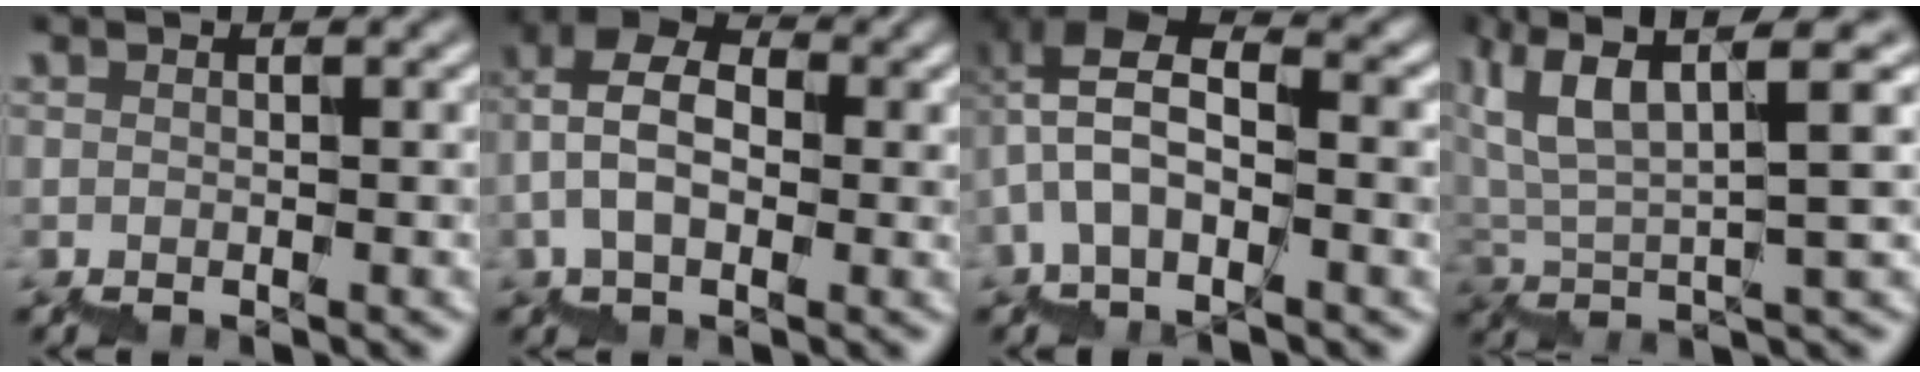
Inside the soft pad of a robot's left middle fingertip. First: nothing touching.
{"total": 4.9, "force": [0.6, 2.8, 4.0], "torque": [-0.085, 0.033, -0.001]}
{"total": 7.7, "force": [-0.9, 4.3, 6.3], "torque": [-0.117, 0.031, -0.012]}
{"total": 6.6, "force": [4.4, 0.7, 4.9], "torque": [-0.087, 0.019, 0.082]}